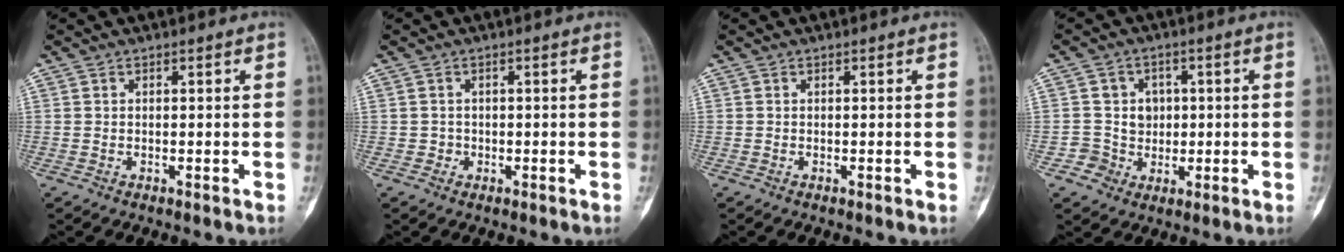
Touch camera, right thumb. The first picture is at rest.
{"total": 1.2, "force": [-0.3, 1.1, -0.1], "torque": [0.014, 0.008, -0.007]}
{"total": 0.0}
{"total": 5.9, "force": [0.0, 5.9, 0.2], "torque": [0.043, 0.016, -0.001]}